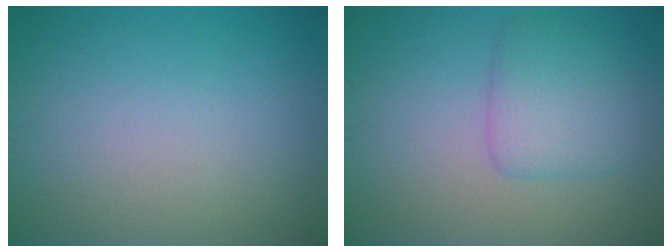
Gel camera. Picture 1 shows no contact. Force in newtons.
{"total": 3.4, "press": 3.4, "slide": 0.1}